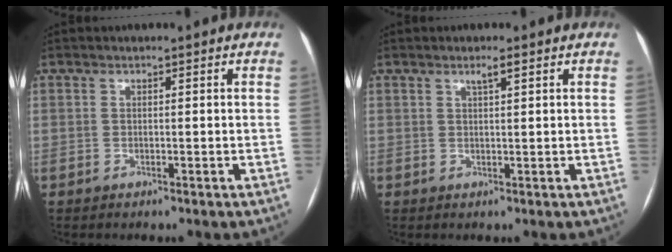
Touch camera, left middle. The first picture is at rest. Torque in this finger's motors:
{"motor_torque": [0.26, -0.21, -0.01, 0.00]}